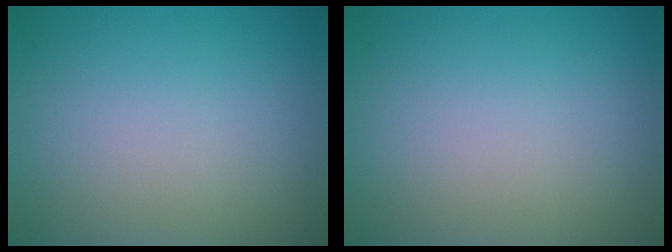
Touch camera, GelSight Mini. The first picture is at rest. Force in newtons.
{"total": 0.0}